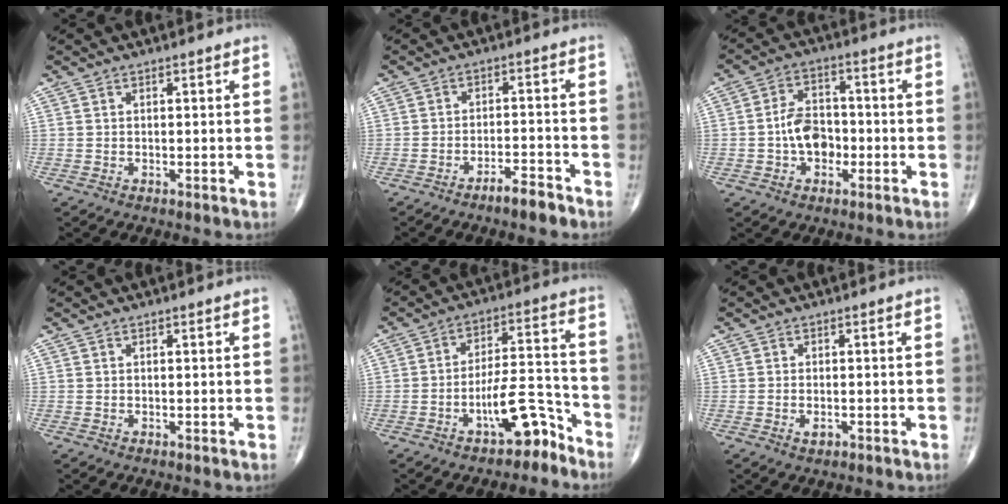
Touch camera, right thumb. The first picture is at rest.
{"total": 4.5, "force": [-3.6, 1.0, 2.6], "torque": [-0.042, 0.027, -0.060]}
{"total": 7.9, "force": [-1.6, 5.5, 5.4], "torque": [-0.069, 0.024, -0.036]}
{"total": 0.0}
{"total": 10.0, "force": [-6.2, 3.7, 6.9], "torque": [-0.099, 0.074, -0.099]}
{"total": 1.6, "force": [-0.7, 0.9, 1.1], "torque": [-0.016, 0.001, -0.009]}